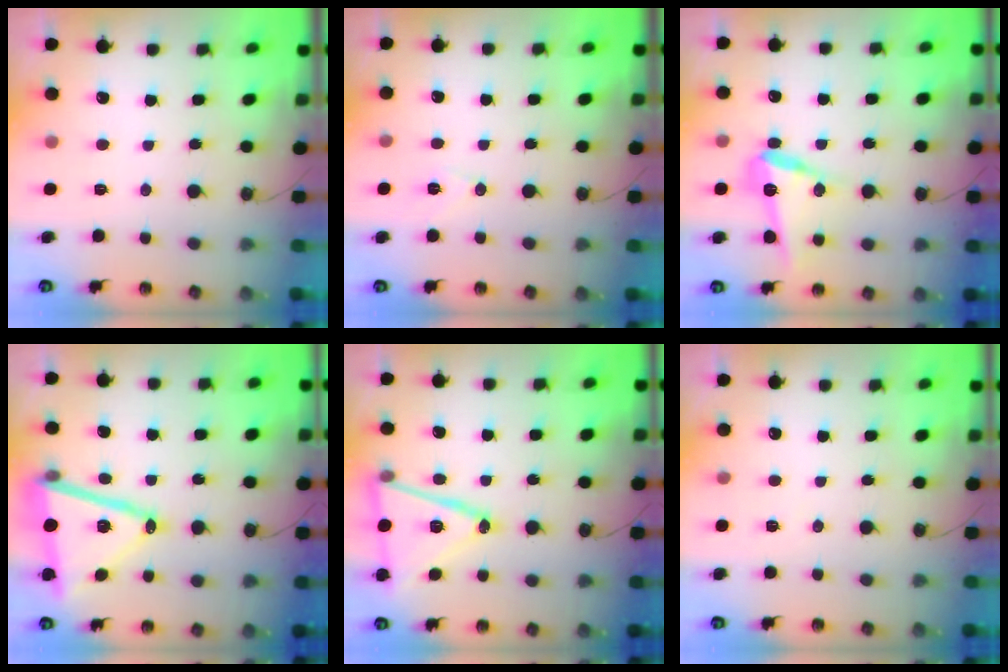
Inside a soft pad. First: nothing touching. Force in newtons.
{"total": 7.0, "press": 5.4, "slide": 4.4}
{"total": 14.5, "press": 14.4, "slide": 1.2}
{"total": 18.1, "press": 18.0, "slide": 2.5}
{"total": 18.6, "press": 18.2, "slide": 3.5}
{"total": 5.5, "press": 3.6, "slide": 4.1}